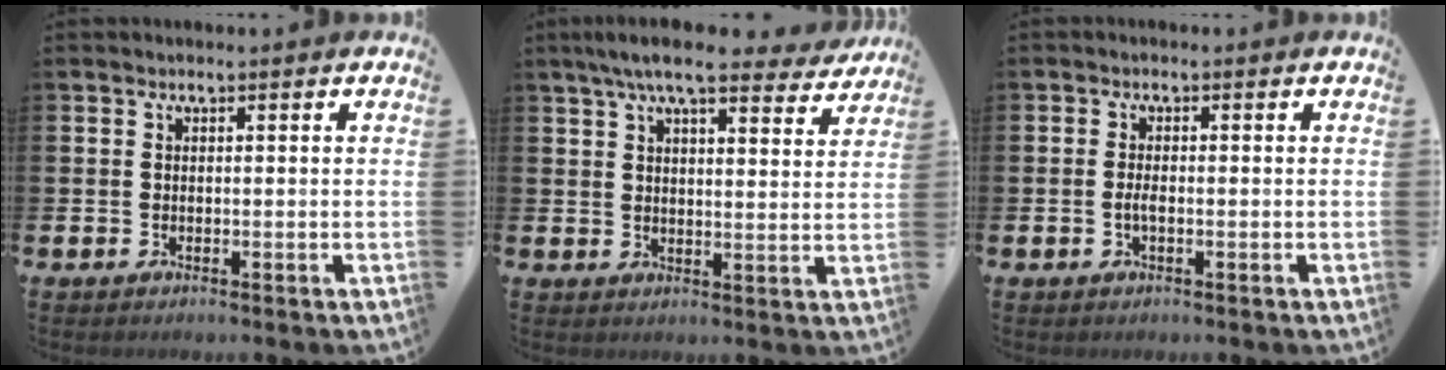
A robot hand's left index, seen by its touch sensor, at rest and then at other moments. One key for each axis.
{"total": 8.0, "fx": 7.1, "fy": 1.3, "fz": 3.4, "tx": -0.080, "ty": -0.024, "tz": 0.128}
{"total": 1.3, "fx": -0.4, "fy": 0.4, "fz": 1.2, "tx": -0.019, "ty": -0.001, "tz": -0.008}